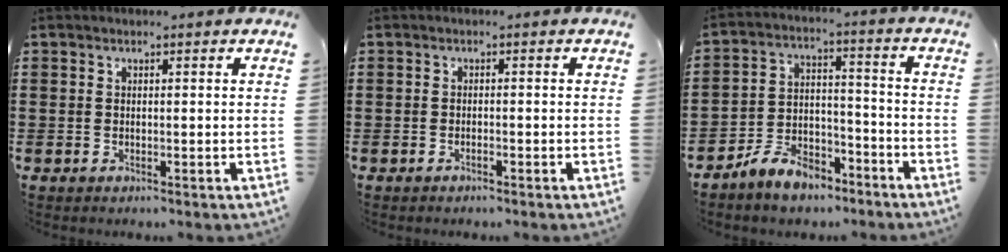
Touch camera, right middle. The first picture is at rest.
{"total": 0.7, "force": [-0.5, 0.0, 0.4], "torque": [-0.012, -0.004, -0.009]}
{"total": 7.7, "force": [-6.9, 2.6, 2.0], "torque": [-0.037, 0.021, -0.135]}